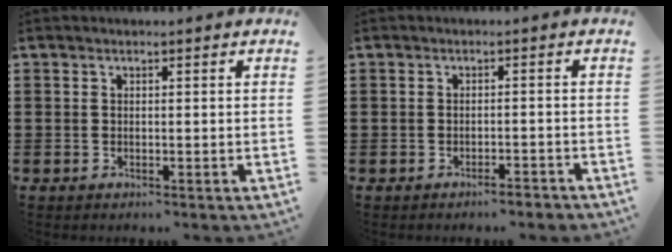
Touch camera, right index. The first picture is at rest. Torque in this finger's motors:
{"motor_torque": [-0.50, 1.54, -0.99, -0.21]}